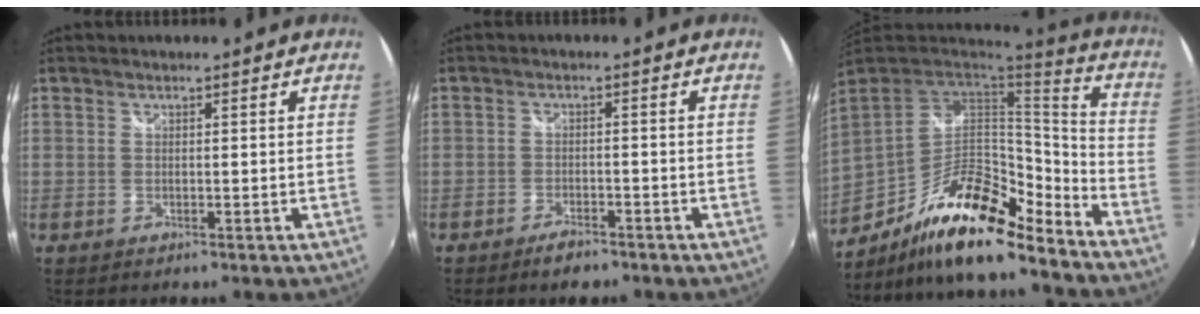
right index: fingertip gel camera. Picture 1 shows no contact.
{"total": 3.5, "force": [-3.0, 1.2, 1.4], "torque": [-0.039, -0.001, -0.053]}
{"total": 21.2, "force": [-15.0, 5.9, 13.8], "torque": [-0.244, -0.015, -0.260]}